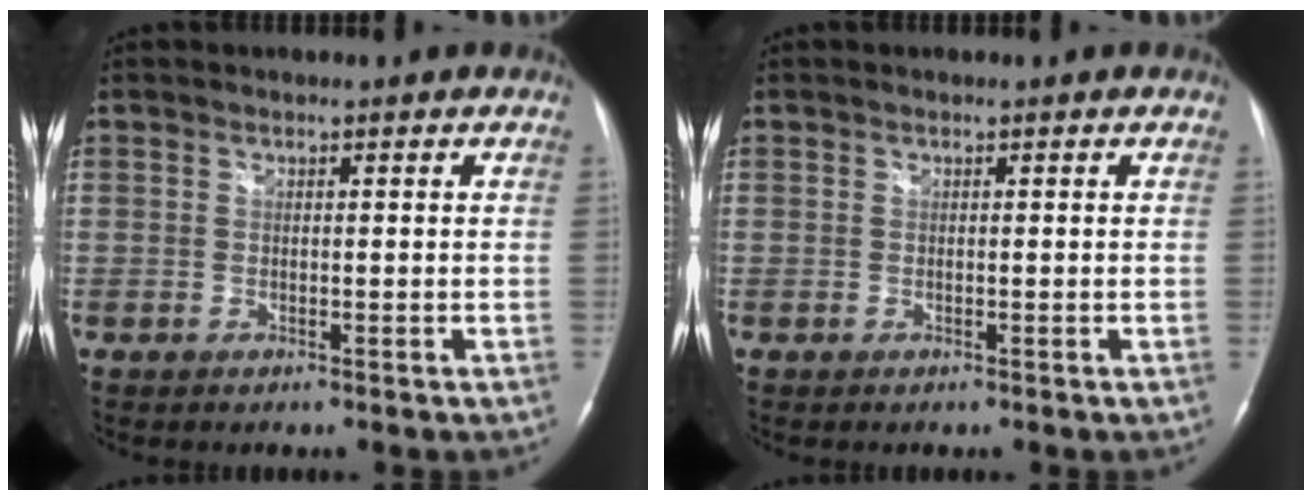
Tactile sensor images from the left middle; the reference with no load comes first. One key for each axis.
{"total": 0.0}